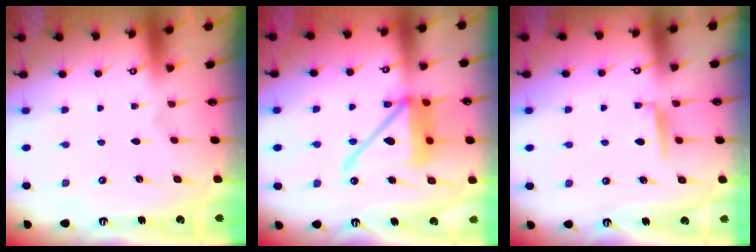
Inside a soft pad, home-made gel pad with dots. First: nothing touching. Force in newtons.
{"total": 16.2, "press": 16.1, "slide": 1.9}
{"total": 5.1, "press": 5.0, "slide": 0.6}